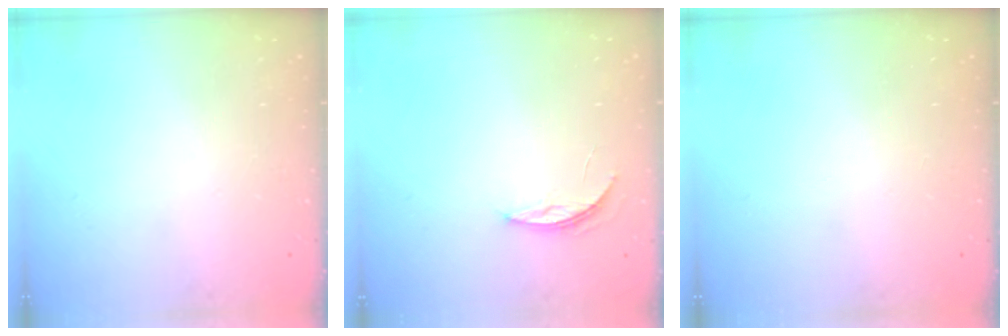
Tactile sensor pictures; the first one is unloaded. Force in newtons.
{"total": 3.9, "press": 3.9, "slide": 0.4}
{"total": 0.0}